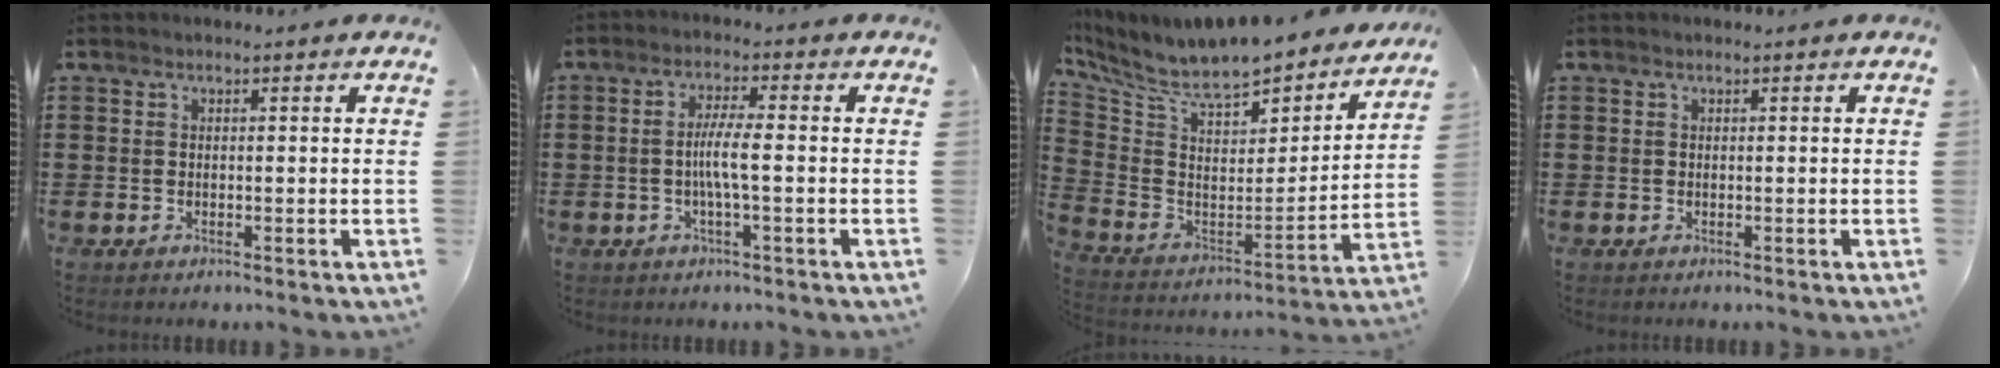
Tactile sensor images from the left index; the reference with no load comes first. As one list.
[{"total": 4.8, "force": [-0.7, 0.3, 4.8], "torque": [-0.091, -0.004, -0.019]}, {"total": 7.6, "force": [6.6, 2.0, 3.0], "torque": [-0.097, -0.064, 0.109]}, {"total": 0.0}]